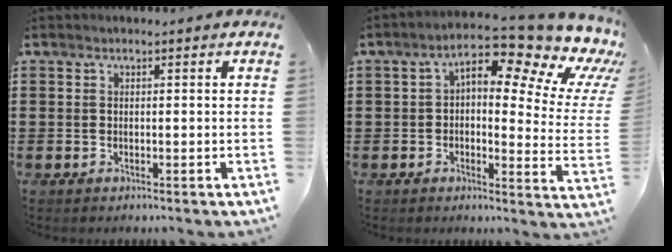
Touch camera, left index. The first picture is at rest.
{"total": 10.2, "force": [6.1, 2.8, 7.7], "torque": [-0.121, -0.057, 0.094]}